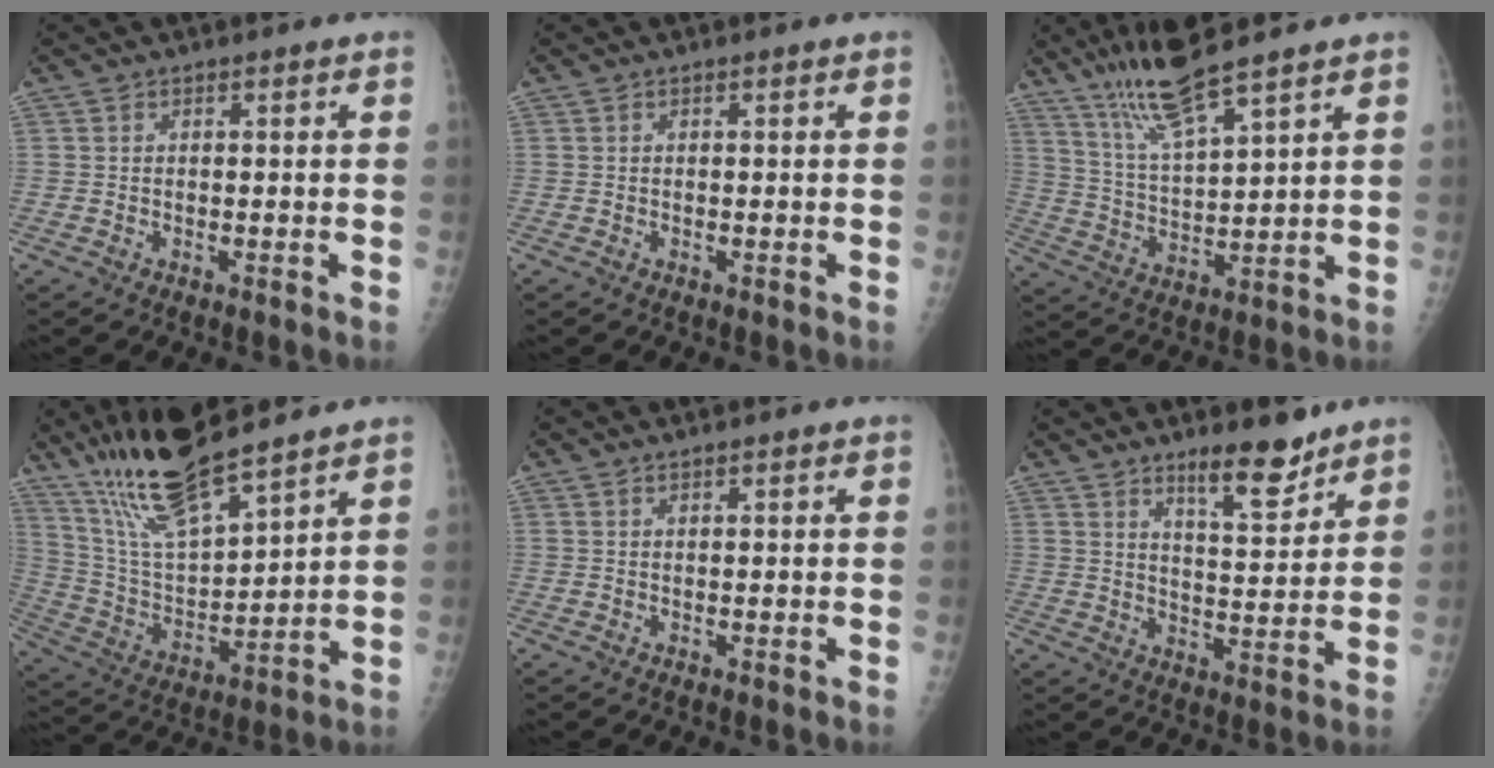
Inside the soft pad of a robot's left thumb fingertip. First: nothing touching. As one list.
[{"total": 0.0}, {"total": 11.4, "force": [8.6, 1.0, 7.4], "torque": [-0.139, -0.045, 0.173]}, {"total": 17.1, "force": [13.3, 3.2, 10.2], "torque": [-0.177, -0.065, 0.262]}, {"total": 0.6, "force": [0.6, 0.0, 0.3], "torque": [-0.005, -0.003, 0.013]}, {"total": 9.1, "force": [6.9, 2.4, 5.4], "torque": [-0.066, -0.056, 0.113]}]